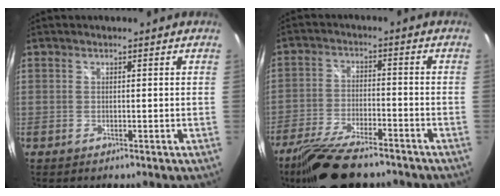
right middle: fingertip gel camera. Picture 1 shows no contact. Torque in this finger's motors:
{"motor_torque": [0.96, -1.18, 0.64, 0.21]}